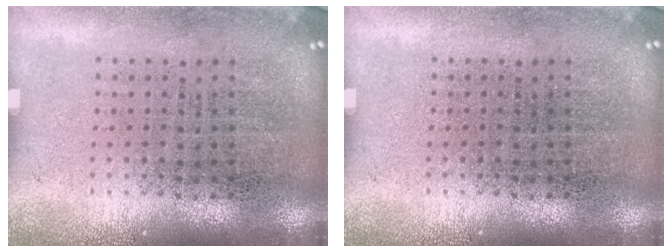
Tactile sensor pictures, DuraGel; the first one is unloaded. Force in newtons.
{"total": 0.0}